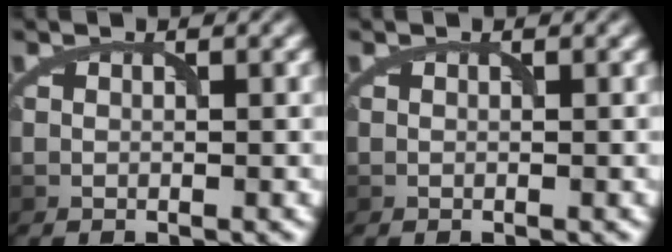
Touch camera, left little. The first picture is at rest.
{"total": 0.0}